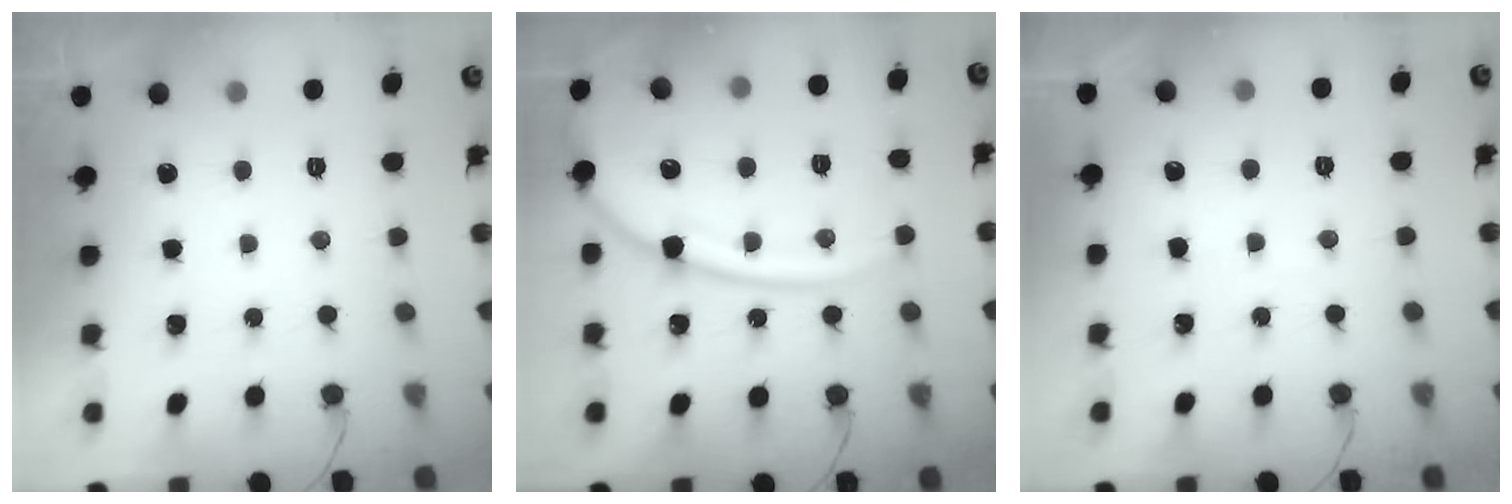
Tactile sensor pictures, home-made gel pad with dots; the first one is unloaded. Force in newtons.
{"total": 15.6, "press": 15.5, "slide": 1.7}
{"total": 2.5, "press": 2.5, "slide": 0.3}